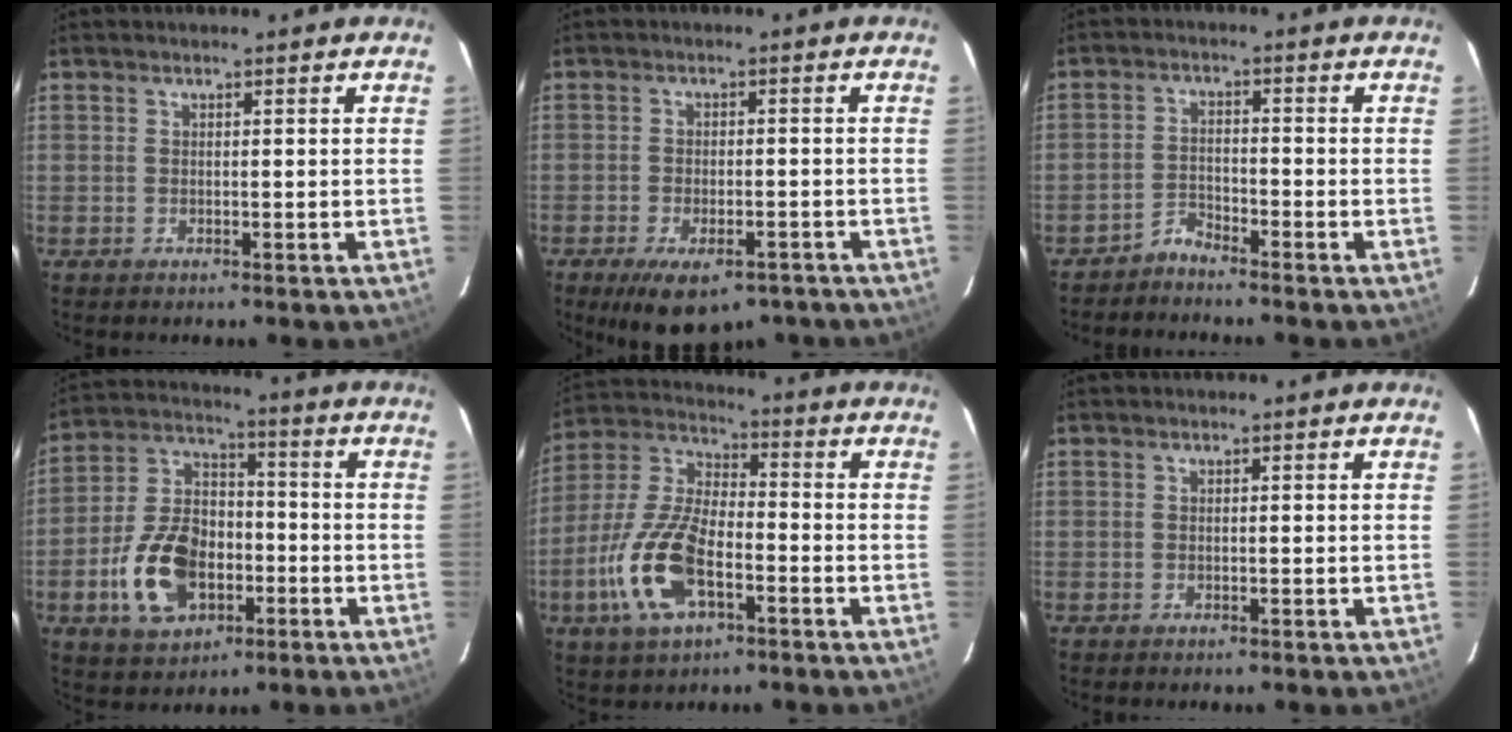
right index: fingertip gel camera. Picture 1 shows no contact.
{"total": 9.9, "force": [-6.6, 4.4, 5.9], "torque": [-0.117, -0.022, -0.092]}
{"total": 2.8, "force": [-2.7, 0.5, 0.1], "torque": [-0.003, 0.004, -0.056]}
{"total": 15.3, "force": [-5.2, 9.9, 10.5], "torque": [-0.226, 0.015, -0.081]}
{"total": 15.8, "force": [-6.0, 7.1, 12.7], "torque": [-0.285, -0.004, -0.116]}
{"total": 0.0}